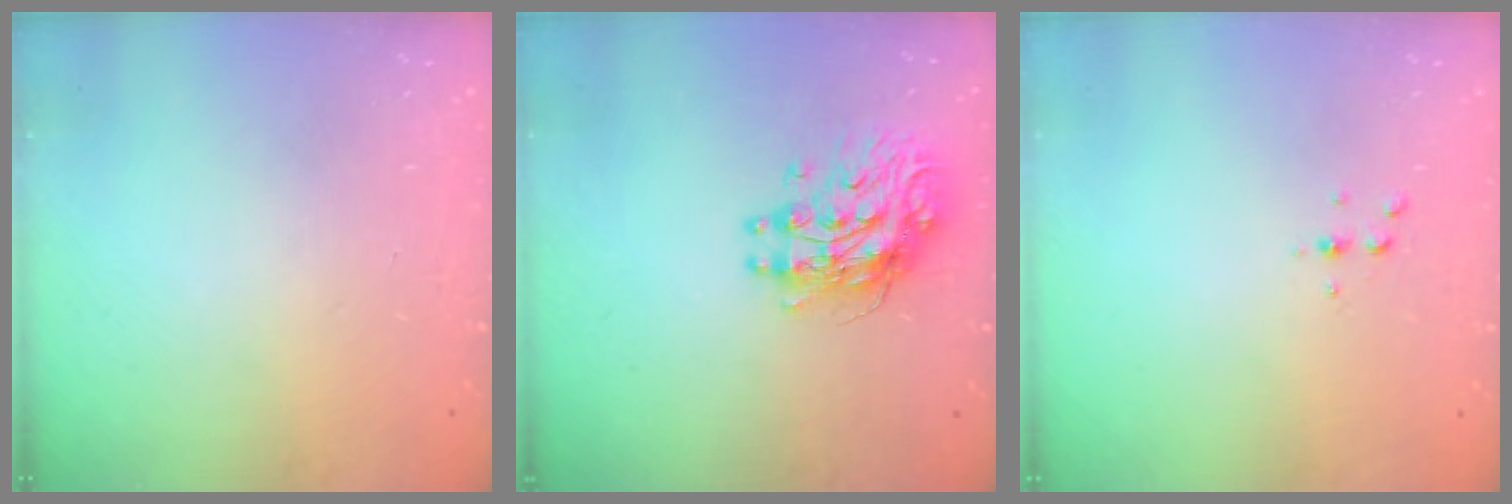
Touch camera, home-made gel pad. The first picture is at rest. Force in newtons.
{"total": 11.5, "press": 11.4, "slide": 0.9}
{"total": 2.5, "press": 2.4, "slide": 0.2}